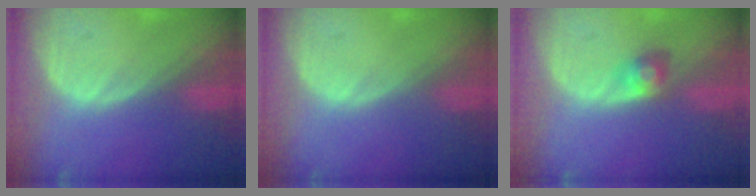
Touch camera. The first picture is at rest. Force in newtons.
{"total": 0.0}
{"total": 2.6, "press": 2.6, "slide": 0.1}